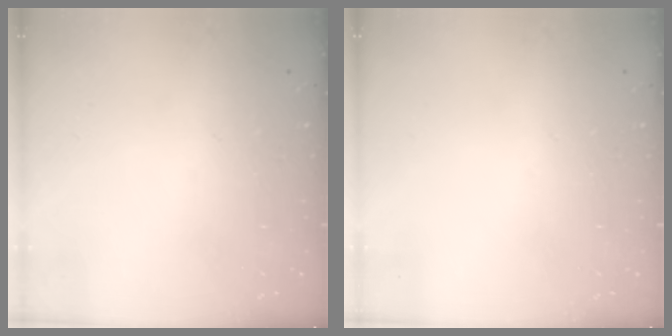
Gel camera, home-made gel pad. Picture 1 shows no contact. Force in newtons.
{"total": 0.0}